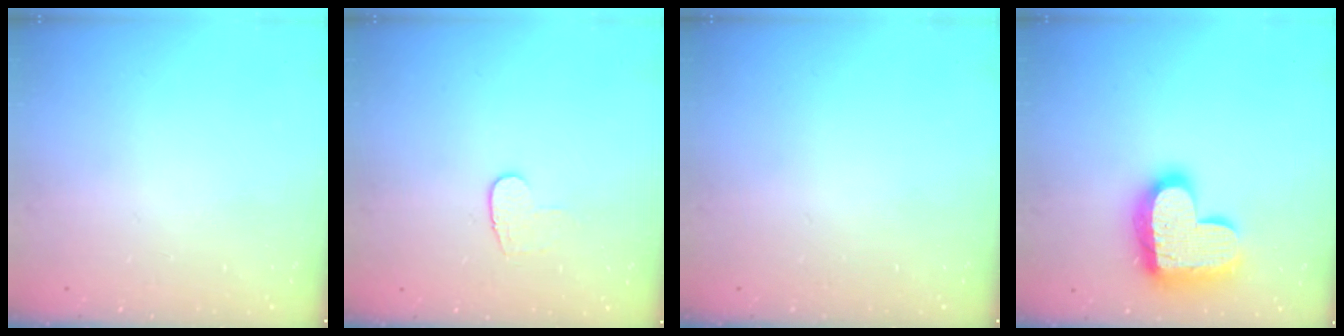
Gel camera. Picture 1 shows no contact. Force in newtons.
{"total": 6.6, "press": 6.6, "slide": 0.6}
{"total": 0.0}
{"total": 18.7, "press": 18.7, "slide": 1.2}